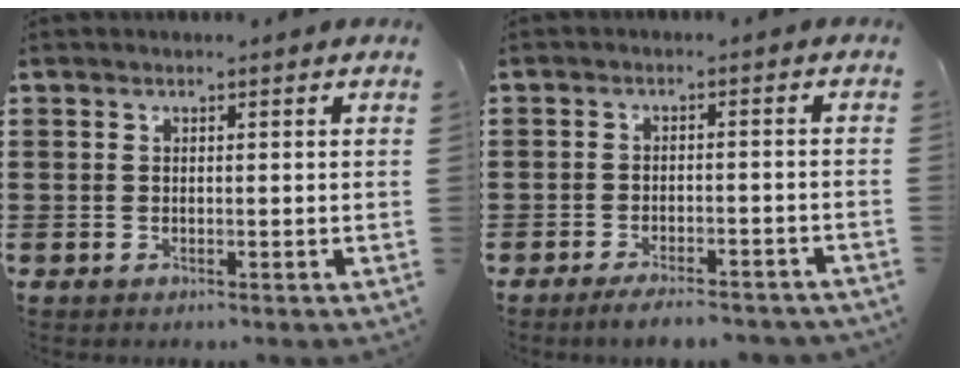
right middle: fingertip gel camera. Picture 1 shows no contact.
{"total": 3.6, "force": [-3.3, 0.4, 1.3], "torque": [-0.029, -0.001, -0.066]}